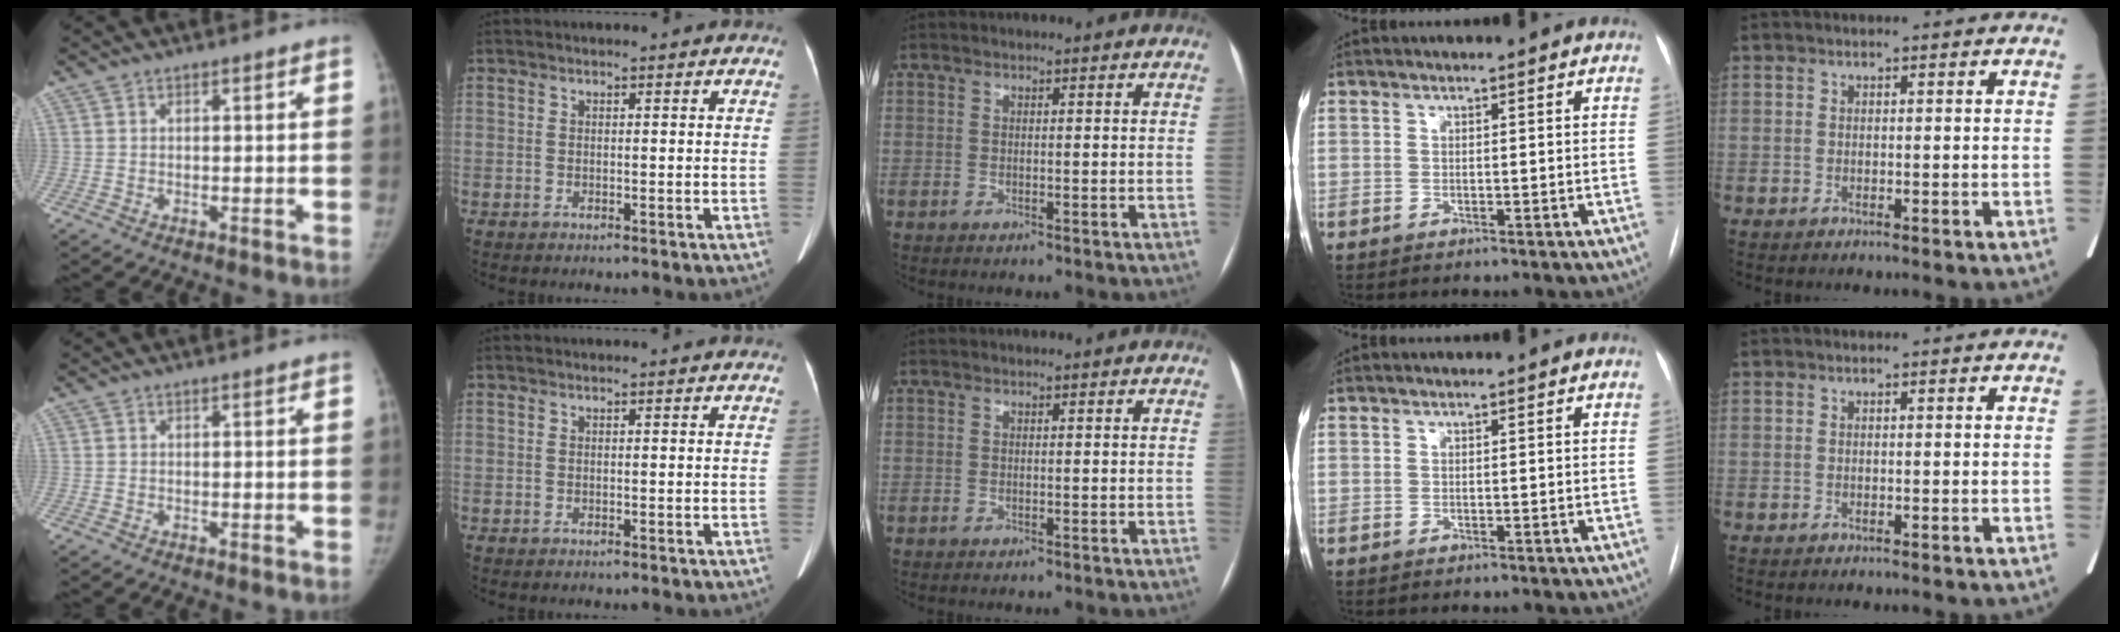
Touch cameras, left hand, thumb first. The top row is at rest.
{}